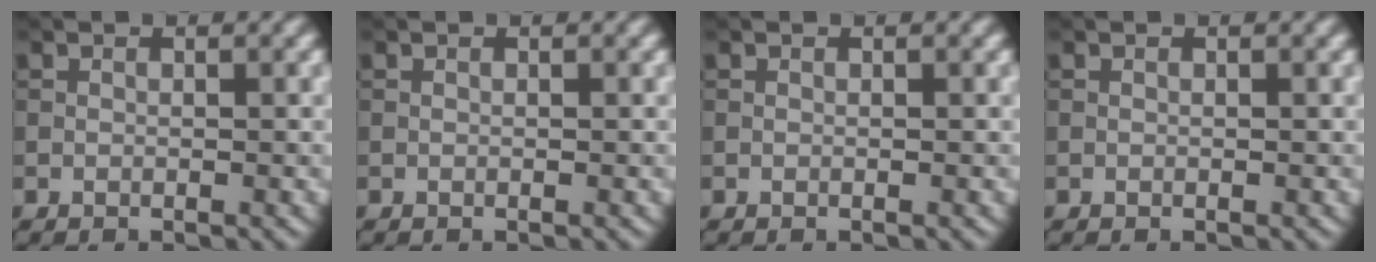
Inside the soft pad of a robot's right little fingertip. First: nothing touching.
{"total": 0.0}
{"total": 0.0}
{"total": 0.0}